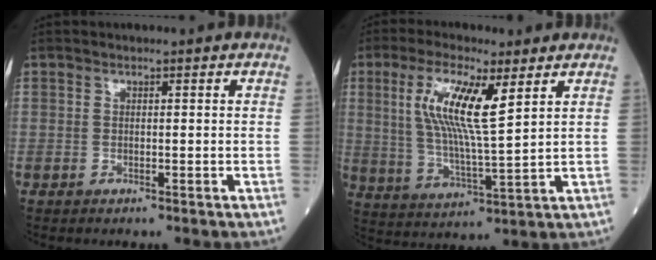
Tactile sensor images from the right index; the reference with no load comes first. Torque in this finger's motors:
{"motor_torque": [1.56, 0.59, 0.73, 0.21]}